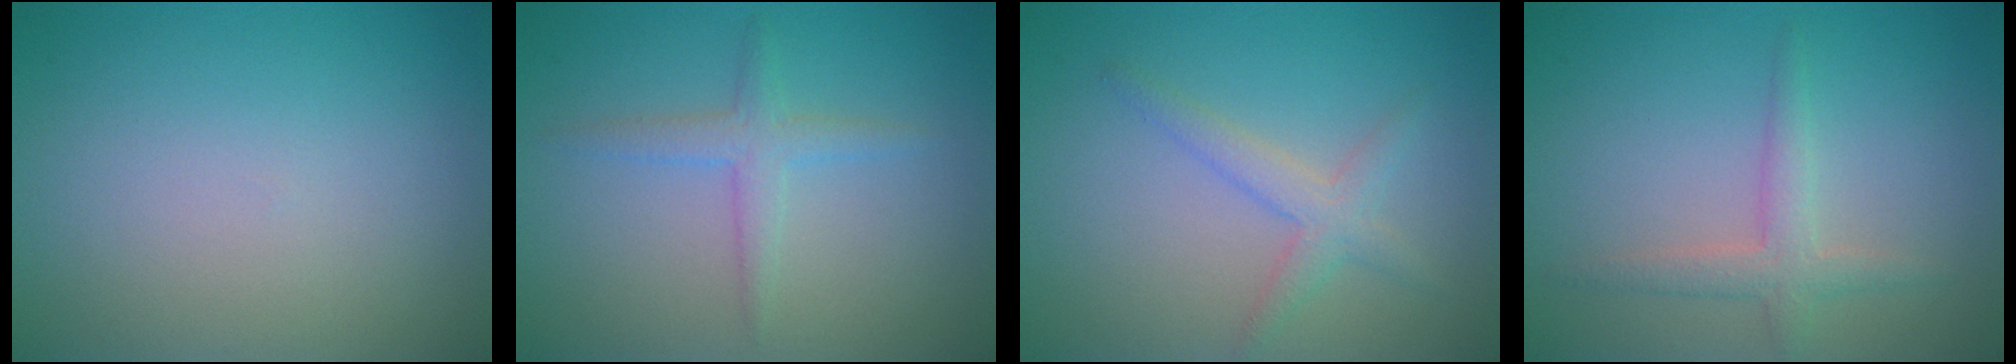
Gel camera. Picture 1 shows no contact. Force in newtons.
{"total": 2.0, "press": 2.0, "slide": 0.1}
{"total": 2.2, "press": 2.2, "slide": 0.1}
{"total": 2.3, "press": 2.3, "slide": 0.1}